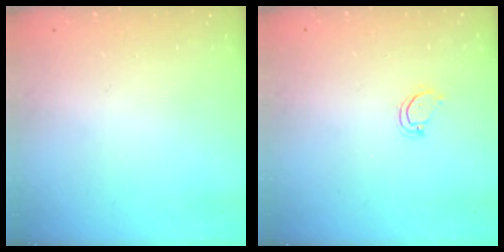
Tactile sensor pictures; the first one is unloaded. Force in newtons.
{"total": 2.5, "press": 2.5, "slide": 0.1}